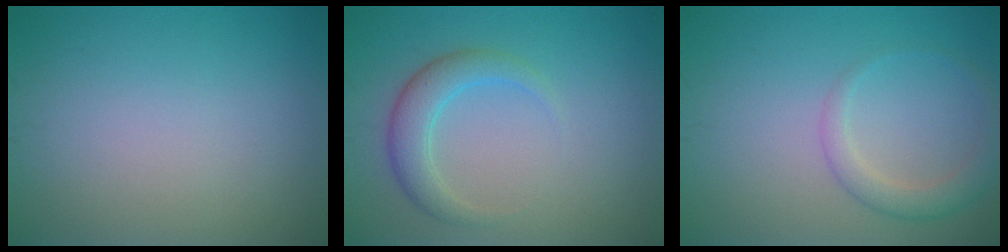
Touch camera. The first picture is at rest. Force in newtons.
{"total": 3.1, "press": 3.1, "slide": 0.1}
{"total": 2.5, "press": 2.5, "slide": 0.1}